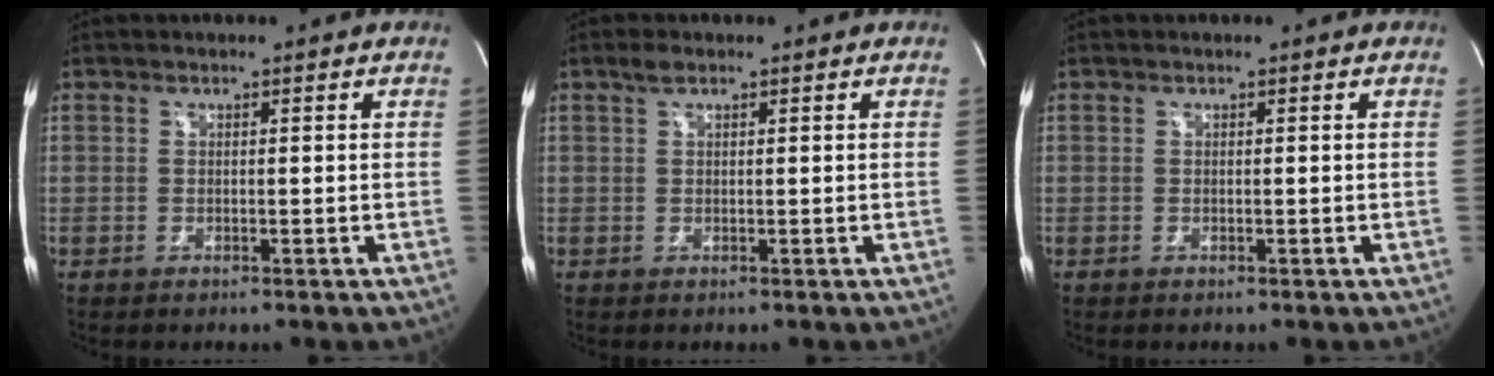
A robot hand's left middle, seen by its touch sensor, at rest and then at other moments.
{"total": 1.3, "force": [0.9, 0.5, 0.8], "torque": [-0.020, 0.010, 0.018]}
{"total": 0.0}